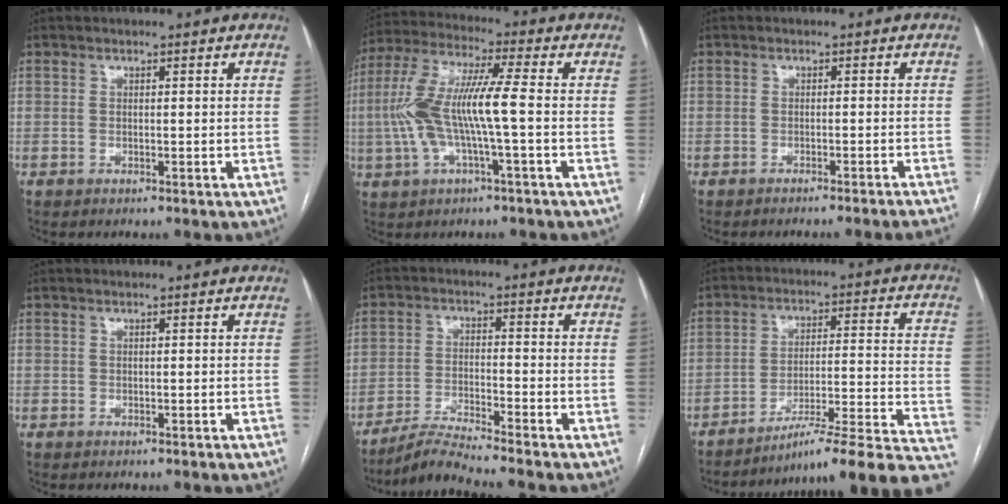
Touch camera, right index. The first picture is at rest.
{"total": 11.8, "force": [-1.3, 1.3, 11.7], "torque": [-0.254, 0.021, -0.027]}
{"total": 6.2, "force": [-5.8, -1.6, 1.8], "torque": [-0.001, -0.007, -0.071]}
{"total": 0.0}
{"total": 6.3, "force": [-5.8, -1.7, 1.9], "torque": [-0.040, -0.022, -0.110]}
{"total": 19.8, "force": [-16.7, -0.5, 10.6], "torque": [-0.078, 0.028, -0.233]}